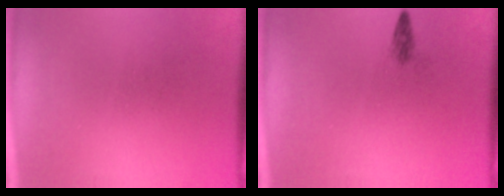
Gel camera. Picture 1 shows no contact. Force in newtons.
{"total": 1.1}